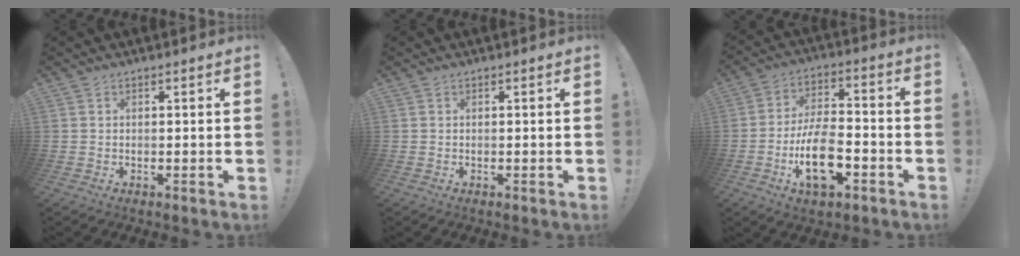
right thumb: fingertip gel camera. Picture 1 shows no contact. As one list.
[{"total": 0.0}, {"total": 15.6, "force": [-5.9, 7.7, 12.2], "torque": [-0.226, 0.027, -0.101]}]